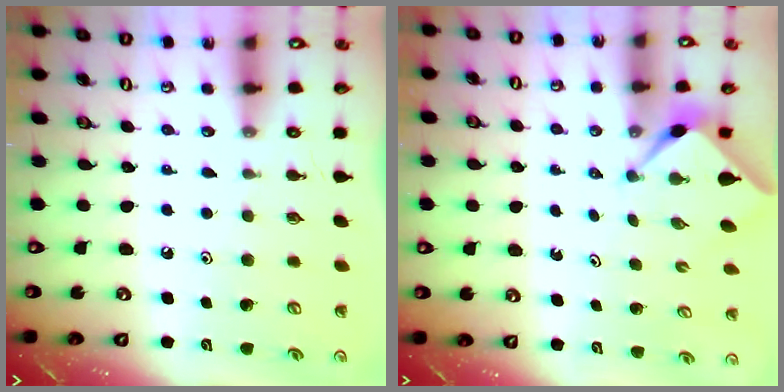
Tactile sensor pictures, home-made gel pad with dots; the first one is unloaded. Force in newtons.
{"total": 2.4, "press": 2.3, "slide": 0.3}